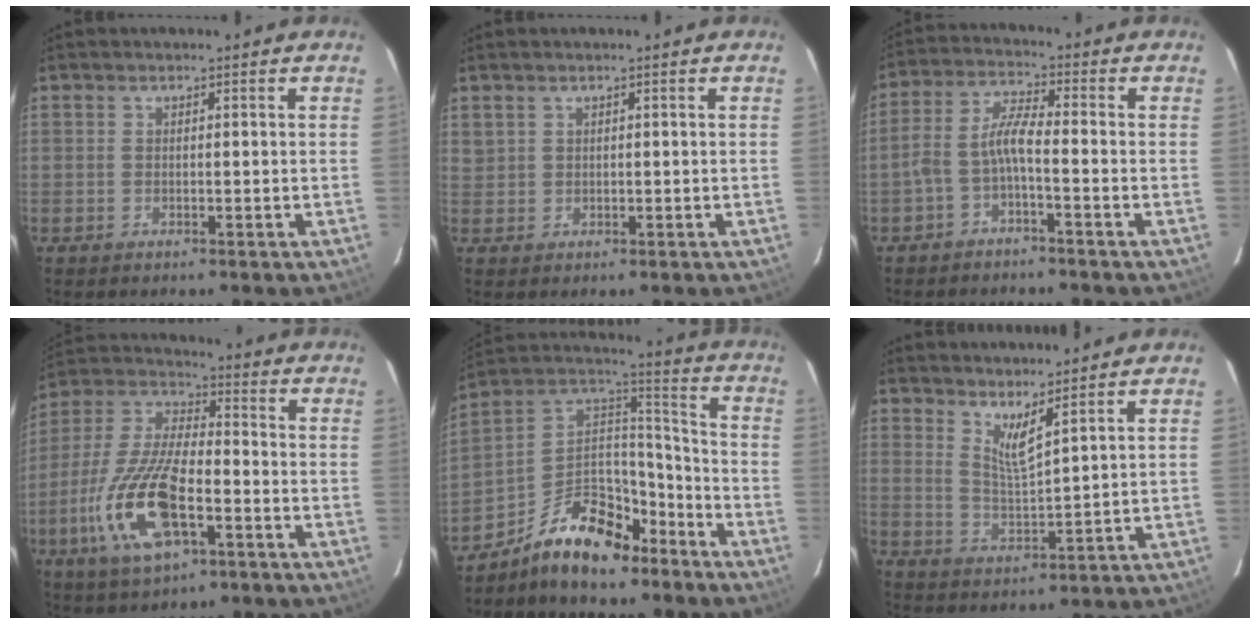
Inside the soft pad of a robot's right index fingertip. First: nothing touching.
{"total": 5.3, "force": [2.9, 4.4, 0.9], "torque": [-0.018, 0.016, 0.071]}
{"total": 5.1, "force": [-2.4, 0.9, 4.4], "torque": [-0.108, 0.016, -0.046]}
{"total": 17.9, "force": [-6.5, 7.1, 15.0], "torque": [-0.331, -0.013, -0.125]}
{"total": 16.5, "force": [-11.3, 8.3, 8.7], "torque": [-0.174, 0.050, -0.184]}
{"total": 5.1, "force": [4.1, 0.0, 3.1], "torque": [-0.057, -0.015, 0.073]}